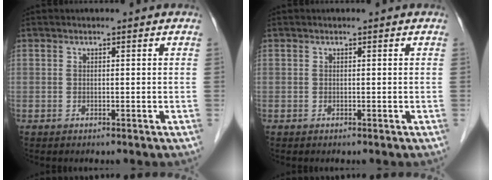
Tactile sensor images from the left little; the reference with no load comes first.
{"total": 0.0}